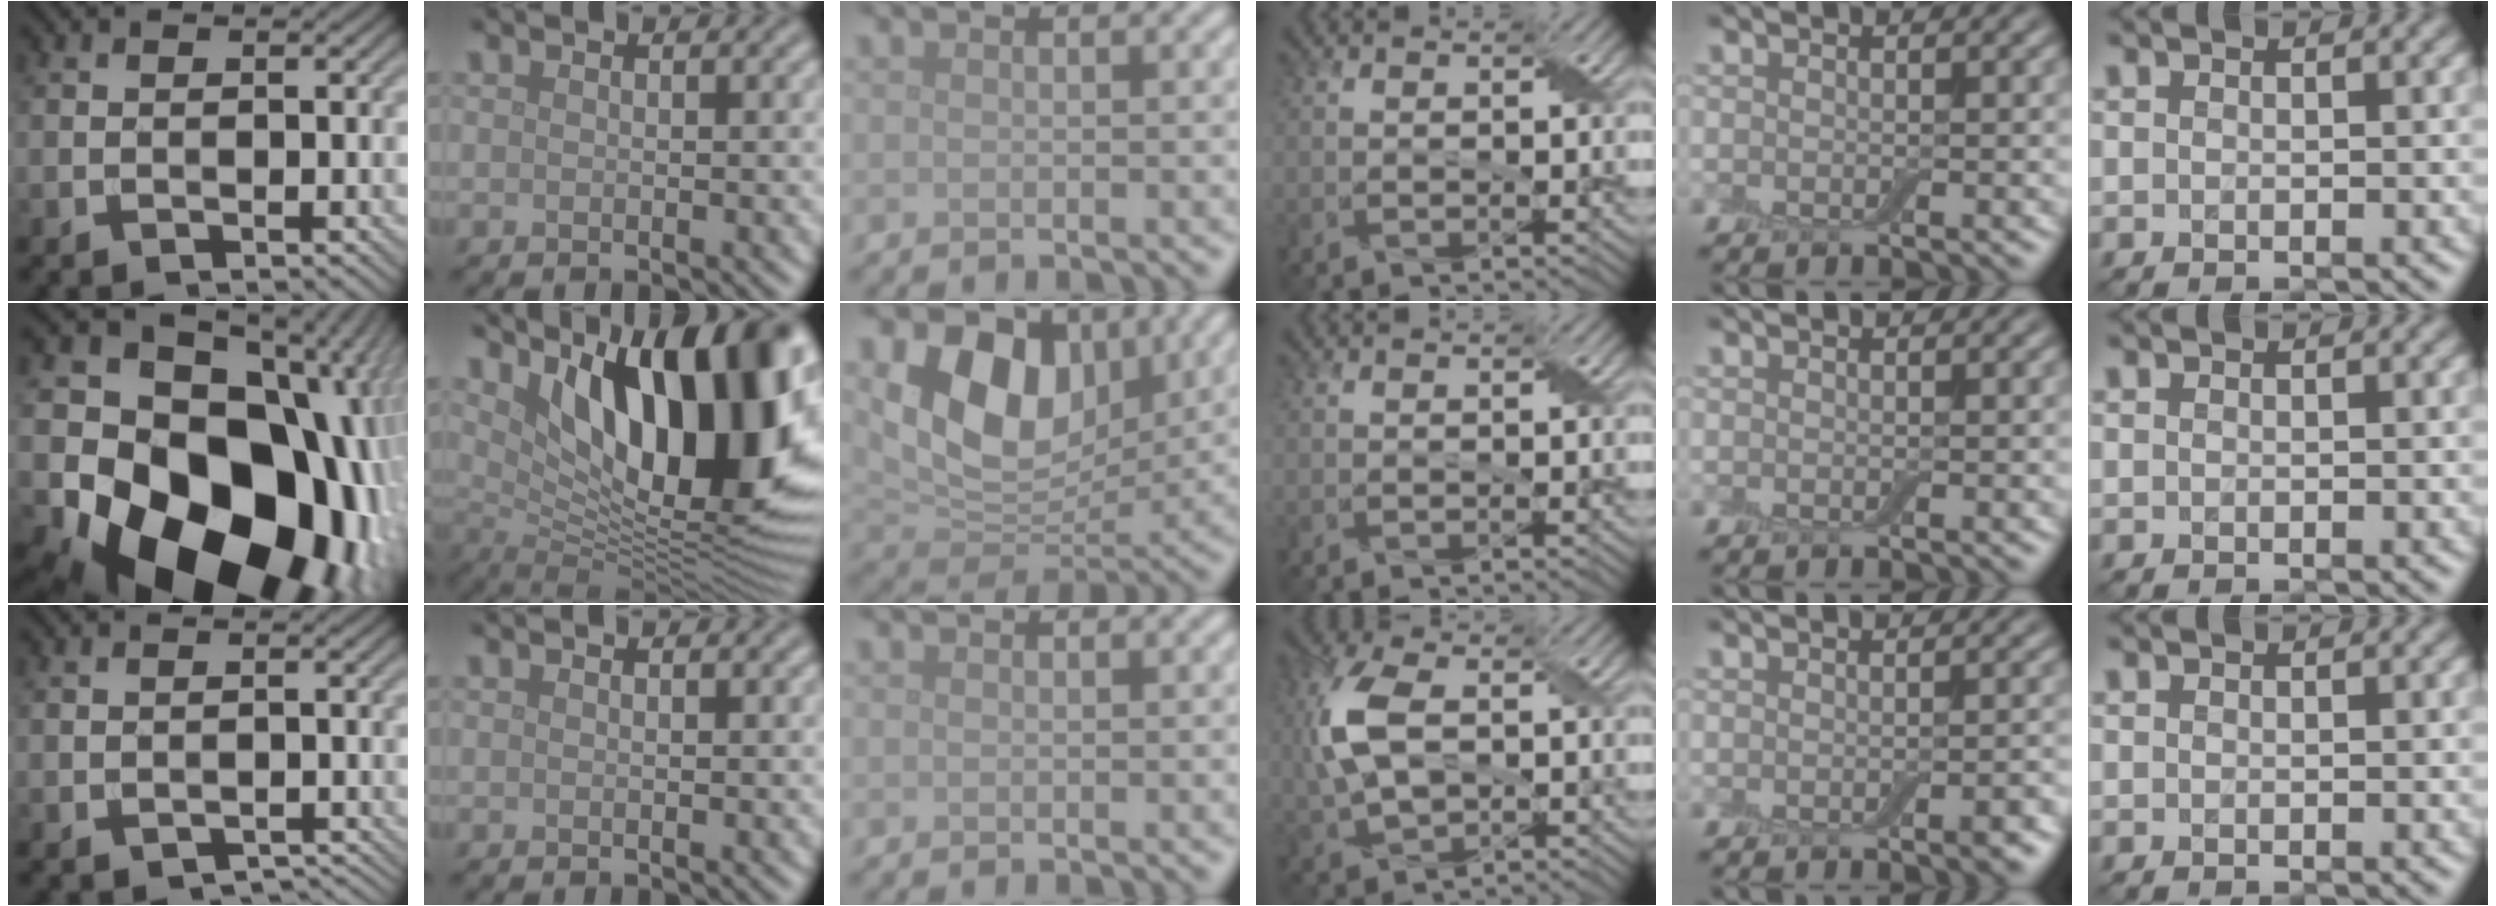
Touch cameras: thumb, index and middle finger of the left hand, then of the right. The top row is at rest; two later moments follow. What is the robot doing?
{"motion": "peel", "object": "aluminum foil"}